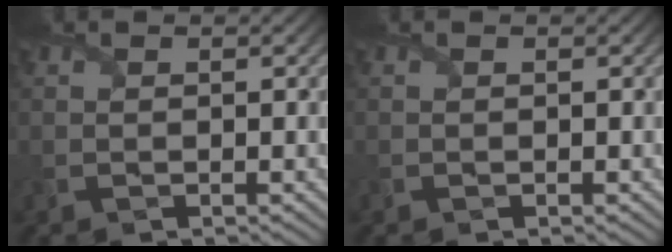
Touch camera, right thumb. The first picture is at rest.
{"total": 0.0}